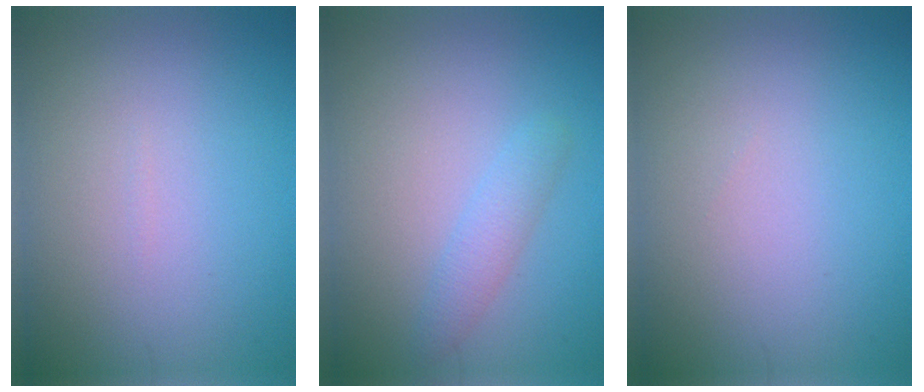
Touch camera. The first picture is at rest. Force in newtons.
{"total": 1.8, "press": 1.8, "slide": 0.1}
{"total": 0.0}